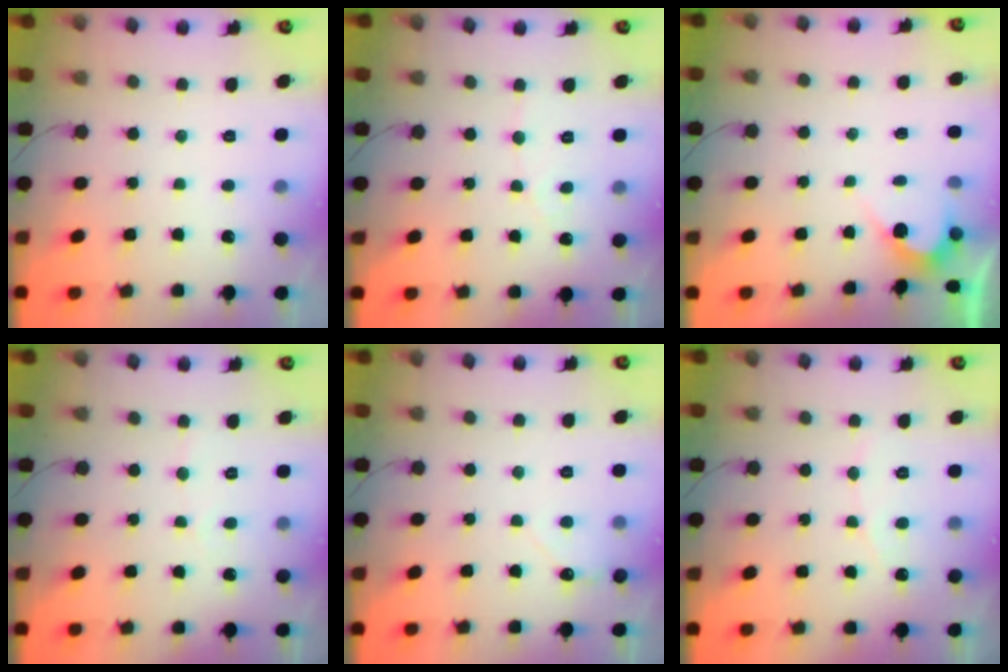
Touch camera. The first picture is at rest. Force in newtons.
{"total": 3.4, "press": 3.4, "slide": 0.3}
{"total": 2.7, "press": 2.7, "slide": 0.1}
{"total": 2.3, "press": 2.3, "slide": 0.2}
{"total": 2.7, "press": 2.7, "slide": 0.2}
{"total": 4.8, "press": 4.8, "slide": 0.3}